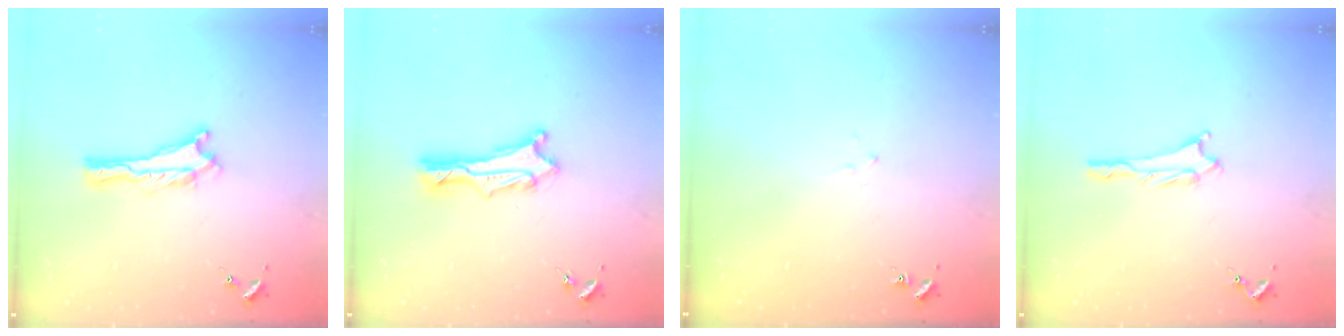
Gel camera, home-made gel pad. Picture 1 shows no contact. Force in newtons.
{"total": 2.4, "press": 2.4, "slide": 0.3}
{"total": 1.8, "press": 1.8, "slide": 0.1}
{"total": 0.8, "press": 0.8, "slide": 0.1}